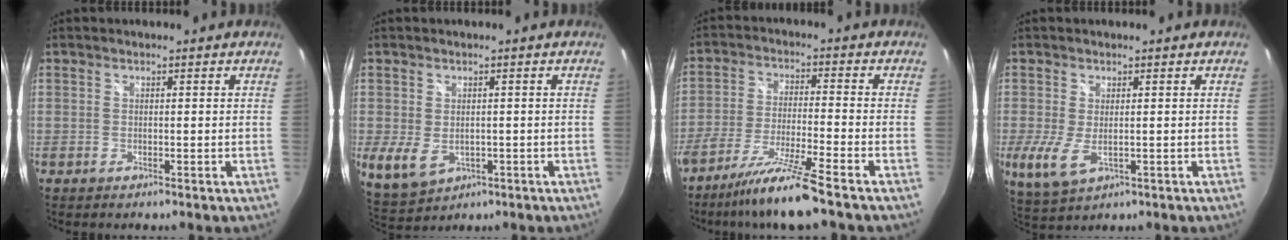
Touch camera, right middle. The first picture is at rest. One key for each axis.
{"total": 6.3, "fx": -1.0, "fy": 4.5, "fz": 4.4, "tx": -0.089, "ty": -0.014, "tz": -0.006}
{"total": 10.7, "fx": -8.4, "fy": -1.1, "fz": 6.5, "tx": -0.135, "ty": -0.019, "tz": -0.149}
{"total": 6.6, "fx": -1.1, "fy": 3.3, "fz": 5.6, "tx": -0.121, "ty": -0.018, "tz": -0.016}